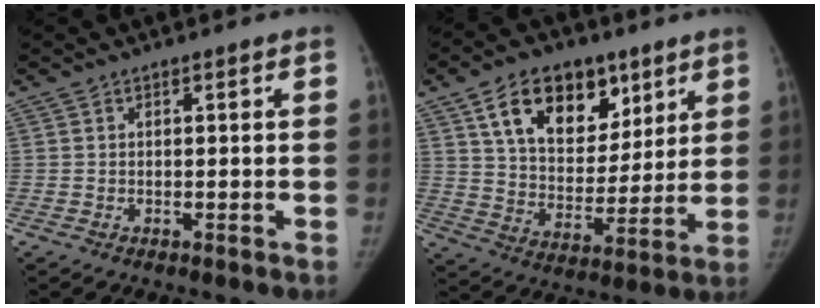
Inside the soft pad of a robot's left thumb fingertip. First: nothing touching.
{"total": 18.0, "force": [9.3, 11.6, 10.2], "torque": [-0.123, -0.035, 0.160]}